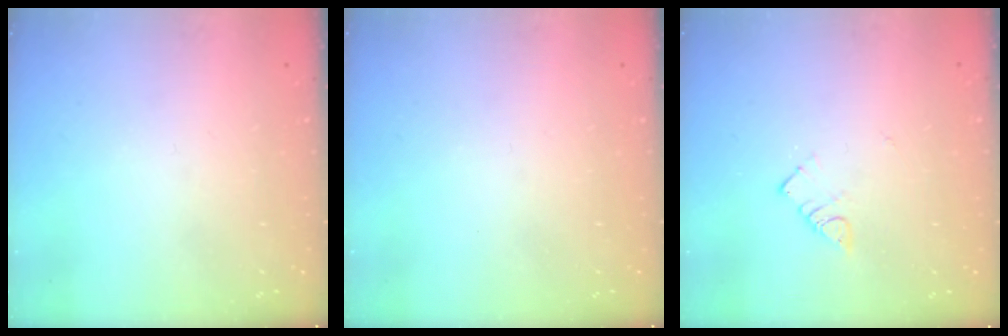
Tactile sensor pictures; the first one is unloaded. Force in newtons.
{"total": 0.0}
{"total": 3.6, "press": 3.6, "slide": 0.3}